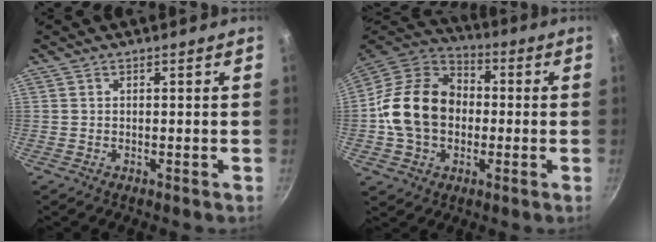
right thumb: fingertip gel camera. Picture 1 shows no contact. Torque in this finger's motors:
{"motor_torque": [1.35, 2.89, 1.00, -1.38, 0.40]}